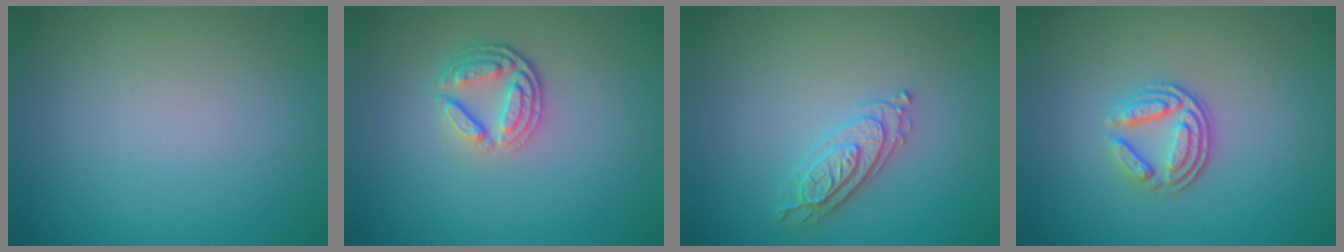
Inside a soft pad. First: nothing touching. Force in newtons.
{"total": 3.6, "press": 2.8, "slide": 2.3}
{"total": 2.4, "press": 2.3, "slide": 0.7}
{"total": 3.4, "press": 2.6, "slide": 2.3}